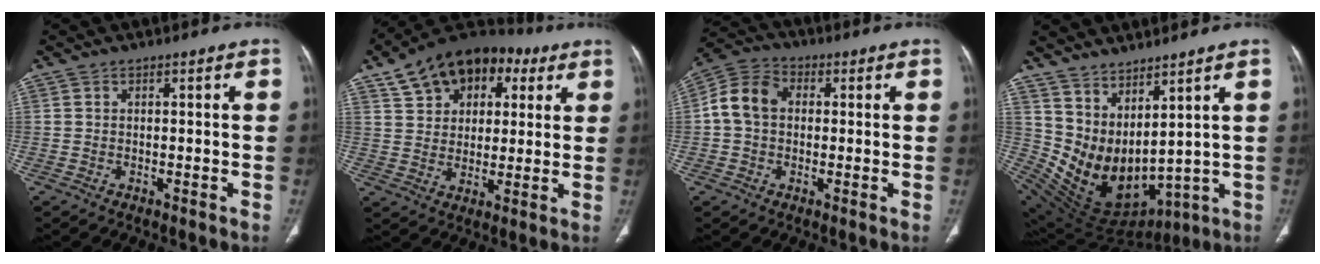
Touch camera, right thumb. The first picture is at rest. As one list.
[{"total": 17.4, "force": [8.2, 11.6, 10.1], "torque": [-0.123, 0.014, 0.130]}, {"total": 8.5, "force": [0.6, 6.5, 5.4], "torque": [-0.097, 0.027, 0.002]}, {"total": 12.8, "force": [6.4, 6.5, 8.9], "torque": [-0.122, -0.051, 0.157]}]